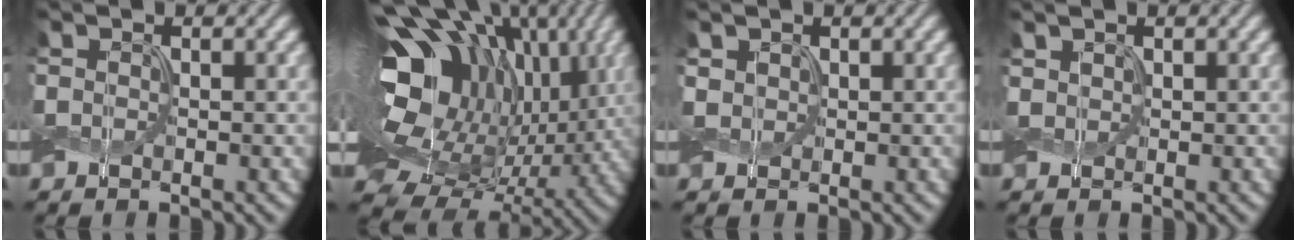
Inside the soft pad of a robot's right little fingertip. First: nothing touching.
{"total": 18.7, "force": [3.8, 12.5, 13.4], "torque": [-0.237, -0.001, 0.096]}
{"total": 0.9, "force": [0.5, 0.7, 0.3], "torque": [-0.008, 0.001, 0.009]}
{"total": 0.8, "force": [0.5, 0.5, 0.2], "torque": [-0.005, 0.002, 0.012]}